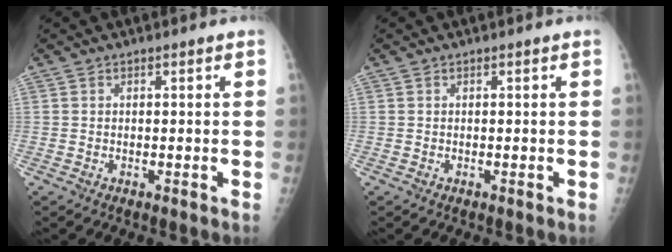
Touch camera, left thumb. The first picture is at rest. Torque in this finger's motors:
{"motor_torque": [0.00, 0.00, -0.01, 0.00, 0.00]}